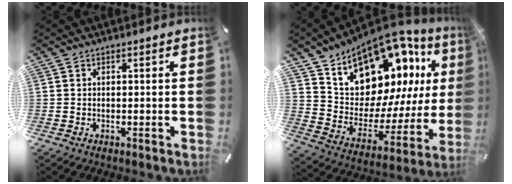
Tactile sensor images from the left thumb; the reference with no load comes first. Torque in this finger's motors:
{"motor_torque": [2.73, 2.28, 1.60, -1.16, 0.37]}